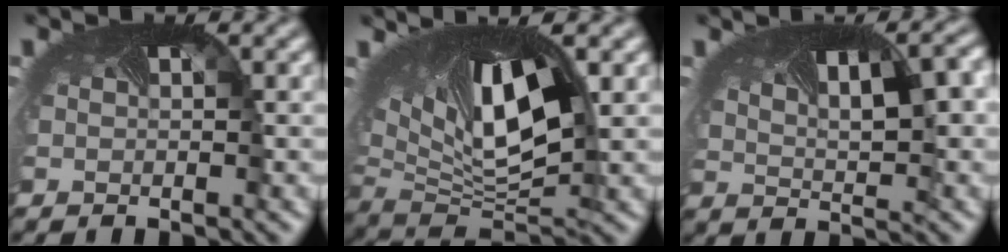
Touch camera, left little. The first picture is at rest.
{"total": 12.5, "force": [2.2, 5.5, 11.0], "torque": [-0.193, -0.005, 0.038]}
{"total": 6.0, "force": [1.6, 2.4, 5.2], "torque": [-0.071, 0.003, 0.030]}